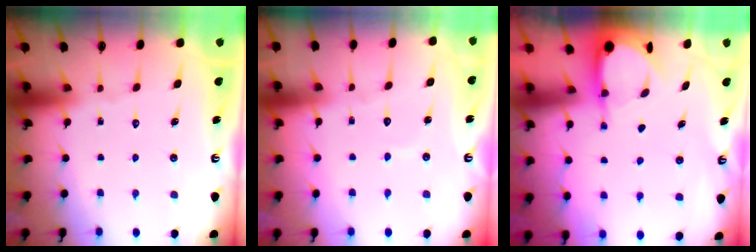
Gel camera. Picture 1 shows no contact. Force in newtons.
{"total": 4.3, "press": 4.3, "slide": 0.5}
{"total": 4.0, "press": 4.0, "slide": 0.3}